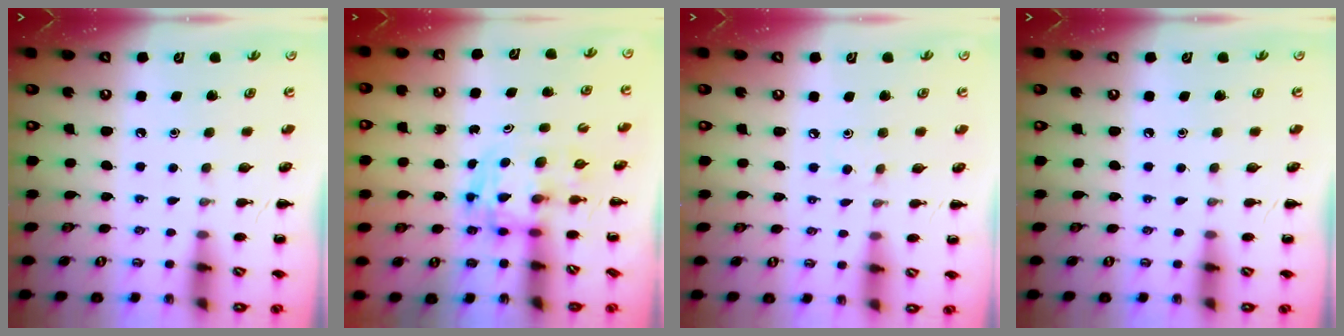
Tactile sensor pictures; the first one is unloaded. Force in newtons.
{"total": 3.5, "press": 3.5, "slide": 0.6}
{"total": 3.8, "press": 3.6, "slide": 1.2}
{"total": 0.0}